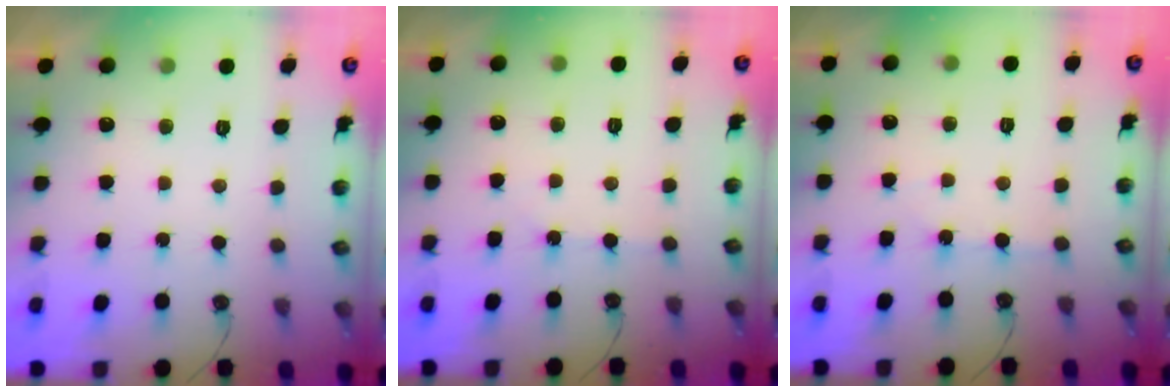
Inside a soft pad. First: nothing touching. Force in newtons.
{"total": 1.7, "press": 1.6, "slide": 0.3}
{"total": 3.3, "press": 3.3, "slide": 0.5}